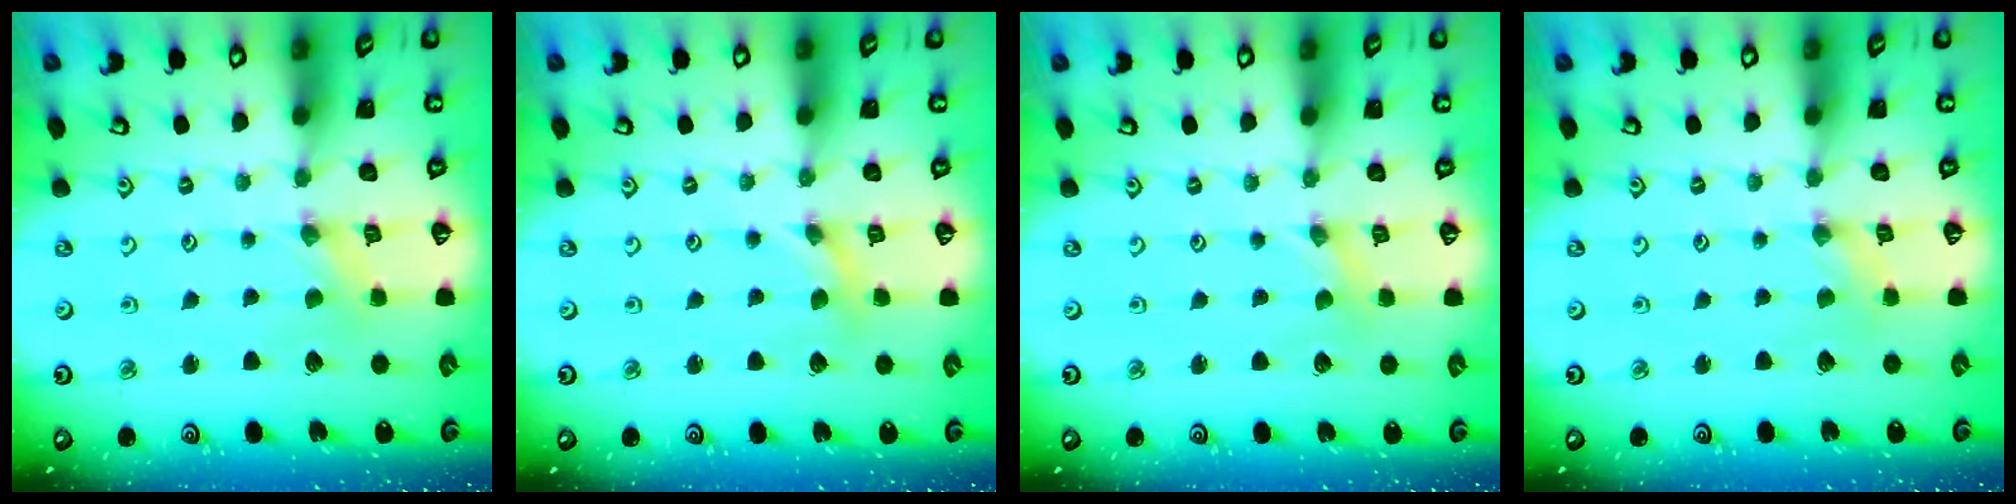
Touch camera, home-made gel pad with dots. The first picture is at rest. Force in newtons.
{"total": 1.1, "press": 1.1, "slide": 0.2}
{"total": 0.0}
{"total": 0.9, "press": 0.9, "slide": 0.3}